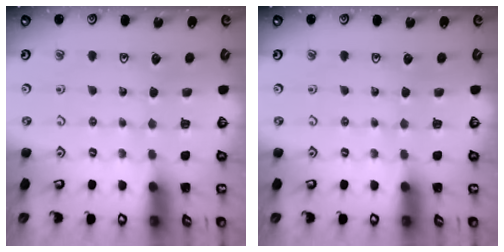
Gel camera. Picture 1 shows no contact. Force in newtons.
{"total": 0.0}